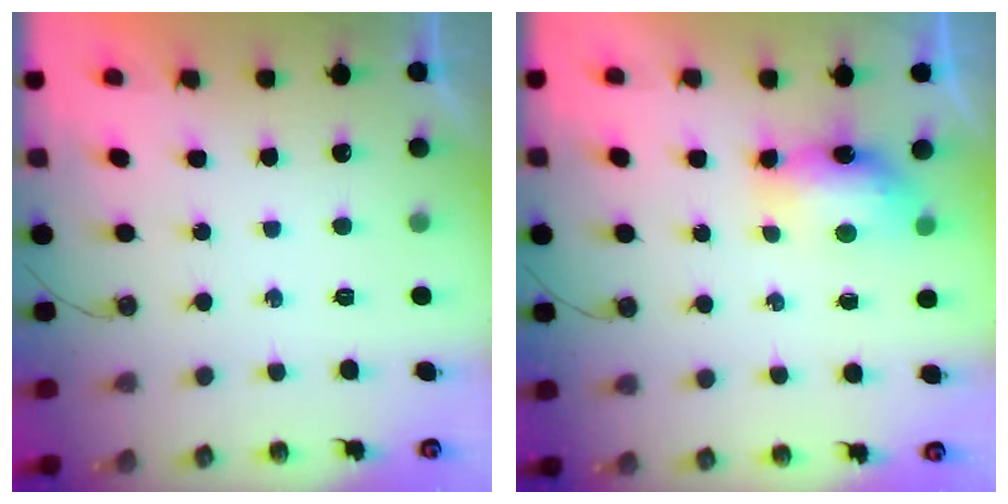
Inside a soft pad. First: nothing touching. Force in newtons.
{"total": 7.8, "press": 7.6, "slide": 1.8}